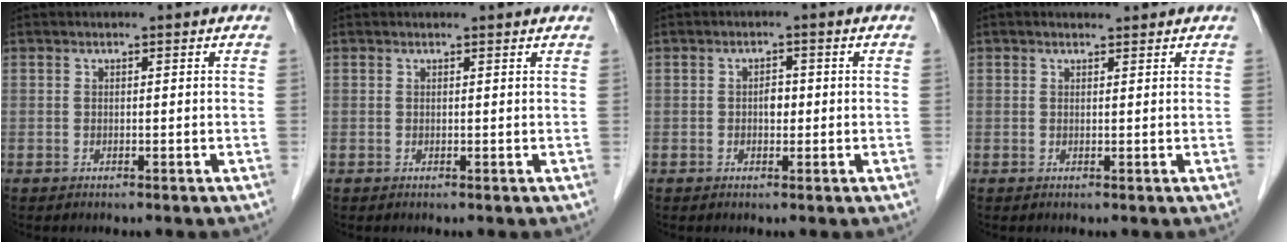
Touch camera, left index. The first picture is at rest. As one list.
[{"total": 1.5, "force": [1.4, 0.1, 0.3], "torque": [-0.010, 0.001, 0.012]}, {"total": 1.7, "force": [-0.3, 1.1, 1.3], "torque": [-0.017, 0.000, -0.007]}, {"total": 1.2, "force": [1.1, 0.4, 0.3], "torque": [-0.012, 0.007, 0.017]}]